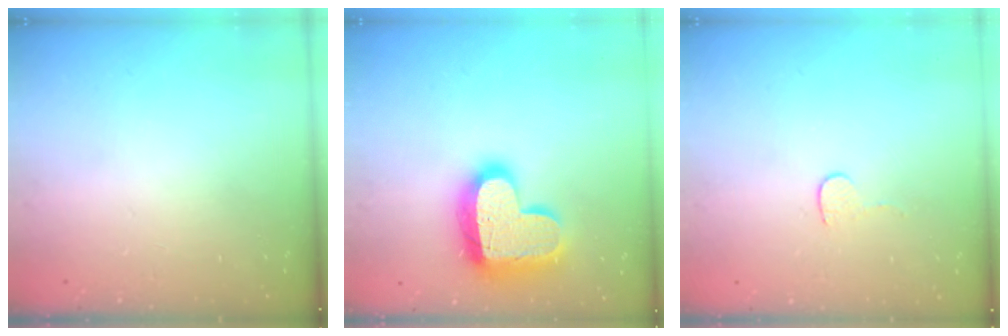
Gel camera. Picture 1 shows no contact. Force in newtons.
{"total": 19.8, "press": 19.8, "slide": 1.5}
{"total": 4.7, "press": 4.7, "slide": 0.4}